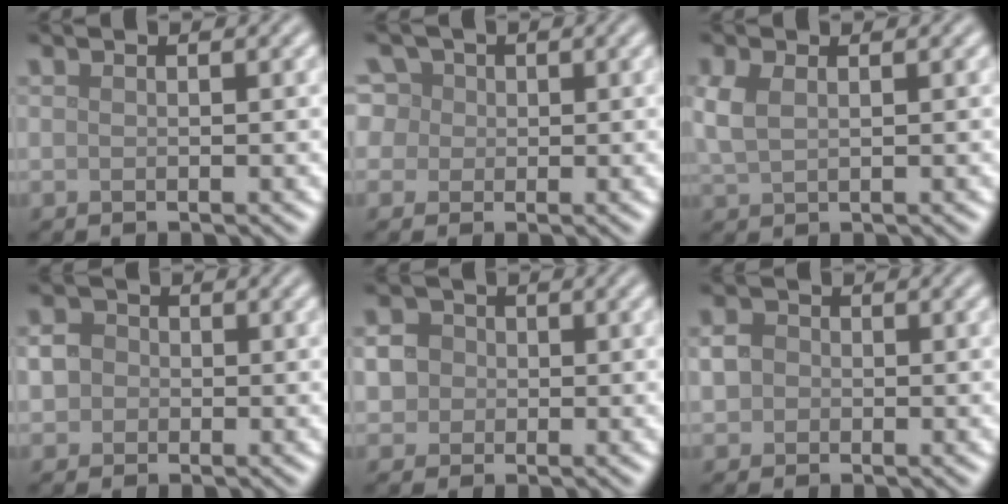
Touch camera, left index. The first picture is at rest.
{"total": 7.5, "force": [3.4, 5.8, 3.4], "torque": [-0.050, 0.035, 0.019]}
{"total": 2.4, "force": [0.7, 1.4, 1.8], "torque": [-0.048, 0.003, 0.017]}
{"total": 2.8, "force": [0.1, 2.5, 1.2], "torque": [-0.008, 0.010, -0.010]}
{"total": 5.2, "force": [0.4, 4.8, 2.0], "torque": [-0.036, 0.032, -0.013]}
{"total": 1.9, "force": [0.0, 1.8, 0.8], "torque": [-0.011, 0.002, -0.007]}